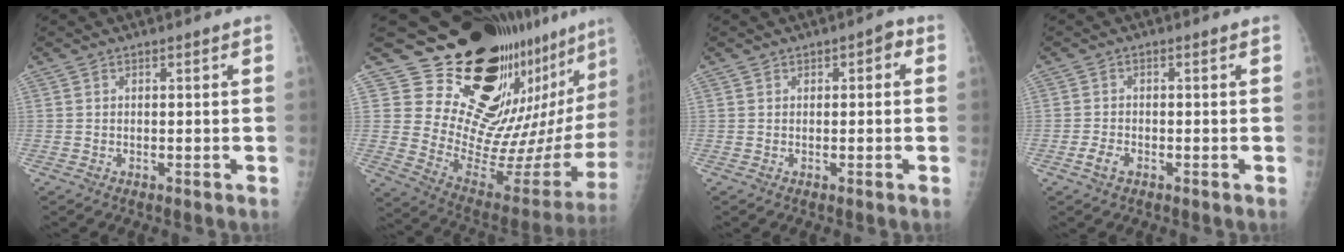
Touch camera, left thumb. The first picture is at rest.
{"total": 28.0, "force": [19.5, 10.6, 17.0], "torque": [-0.216, -0.162, 0.289]}
{"total": 2.0, "force": [0.4, 1.5, 1.4], "torque": [0.002, 0.008, -0.004]}
{"total": 2.4, "force": [-1.4, 1.5, 1.3], "torque": [-0.021, 0.006, -0.027]}